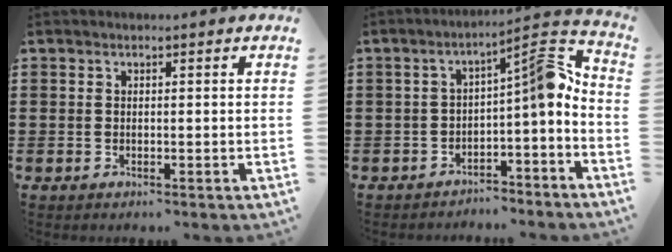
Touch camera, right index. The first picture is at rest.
{"total": 6.1, "force": [-1.6, 1.2, 5.7], "torque": [-0.088, -0.015, -0.047]}